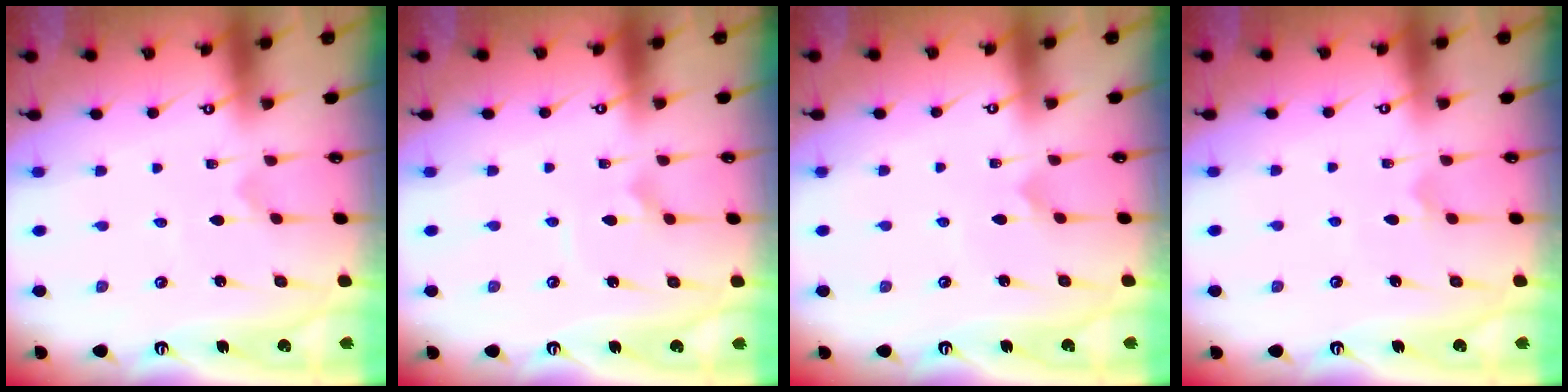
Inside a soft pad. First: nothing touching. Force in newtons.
{"total": 3.0, "press": 3.0, "slide": 0.0}
{"total": 2.0, "press": 2.0, "slide": 0.1}
{"total": 5.1, "press": 5.1, "slide": 0.6}